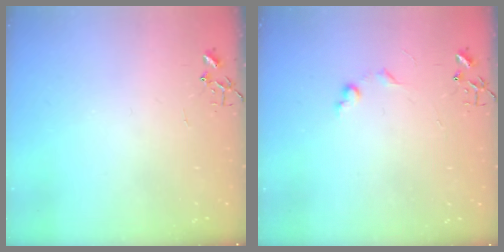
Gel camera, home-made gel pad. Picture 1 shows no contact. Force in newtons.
{"total": 6.2, "press": 6.1, "slide": 0.8}